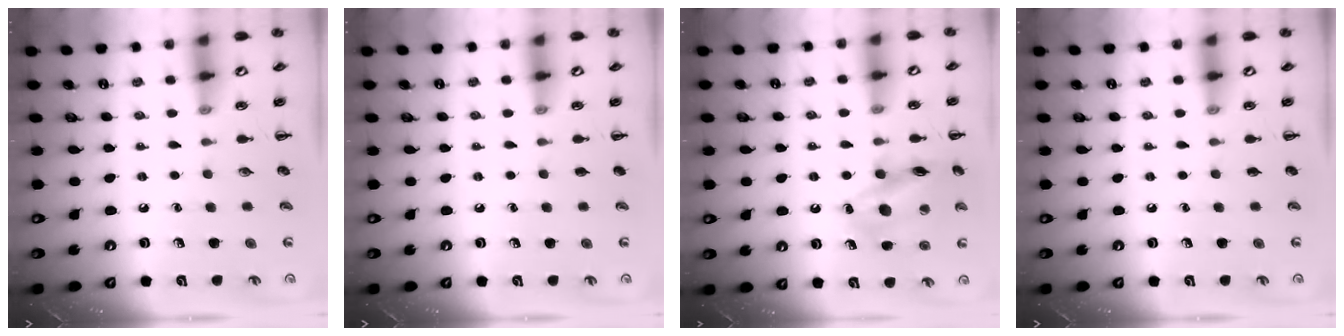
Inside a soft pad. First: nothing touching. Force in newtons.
{"total": 0.0}
{"total": 15.0, "press": 14.9, "slide": 1.4}
{"total": 0.0}